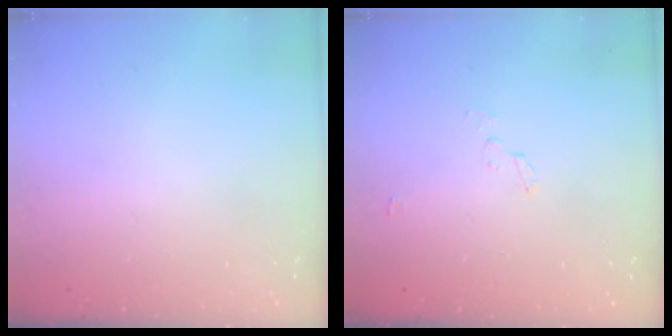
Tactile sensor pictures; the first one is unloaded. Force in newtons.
{"total": 2.2, "press": 2.2, "slide": 0.2}